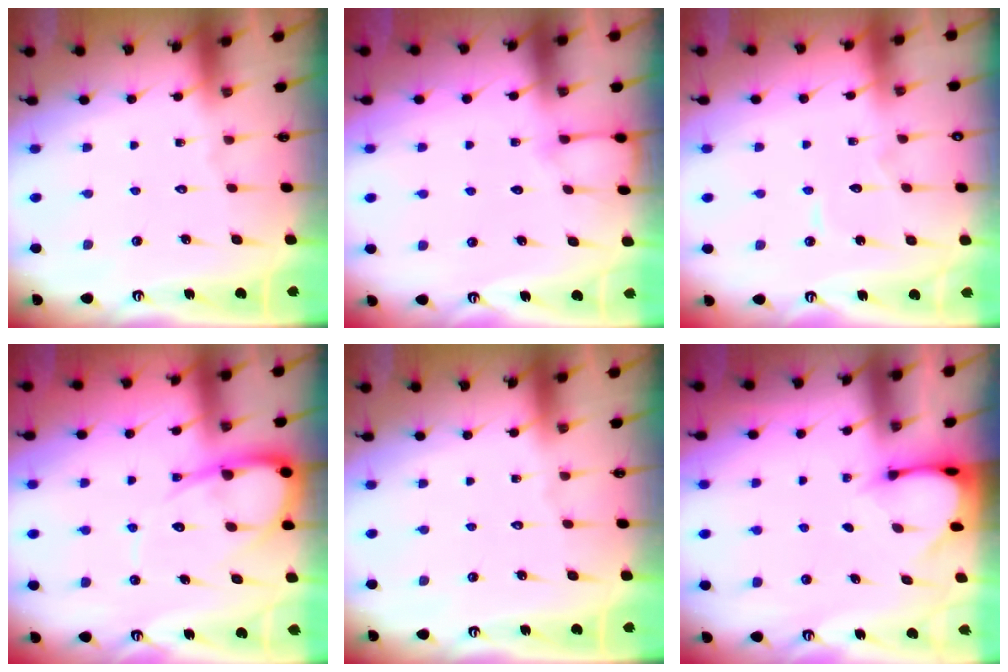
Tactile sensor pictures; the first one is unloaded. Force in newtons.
{"total": 5.7, "press": 5.7, "slide": 0.4}
{"total": 5.6, "press": 5.6, "slide": 0.2}
{"total": 10.4, "press": 10.4, "slide": 1.1}
{"total": 0.0}
{"total": 3.1, "press": 3.1, "slide": 0.2}